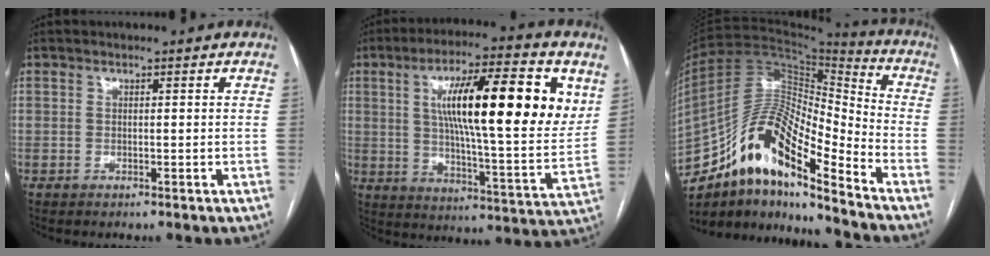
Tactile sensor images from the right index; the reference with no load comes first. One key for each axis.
{"total": 21.8, "fx": 6.9, "fy": 3.8, "fz": 20.3, "tx": -0.311, "ty": 0.012, "tz": 0.100}
{"total": 16.8, "fx": -11.5, "fy": 3.9, "fz": 11.7, "tx": -0.207, "ty": 0.038, "tz": -0.200}